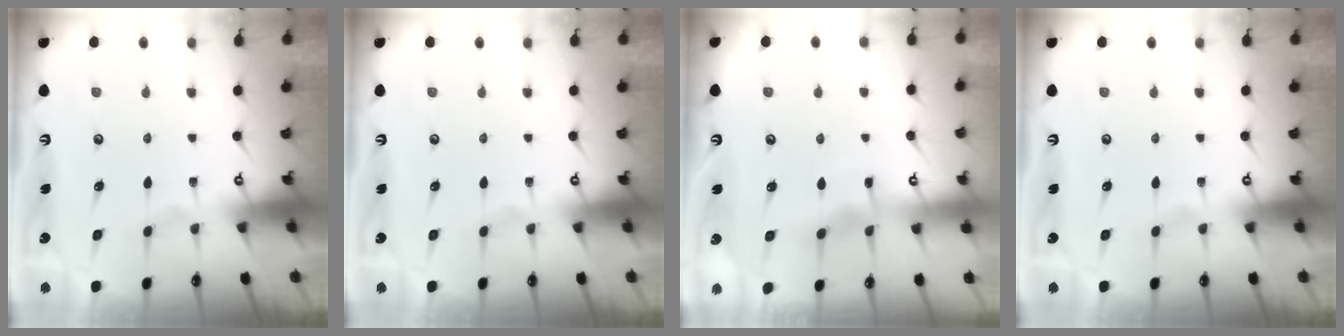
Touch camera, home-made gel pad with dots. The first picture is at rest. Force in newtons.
{"total": 0.0}
{"total": 4.7, "press": 4.7, "slide": 0.7}
{"total": 0.0}